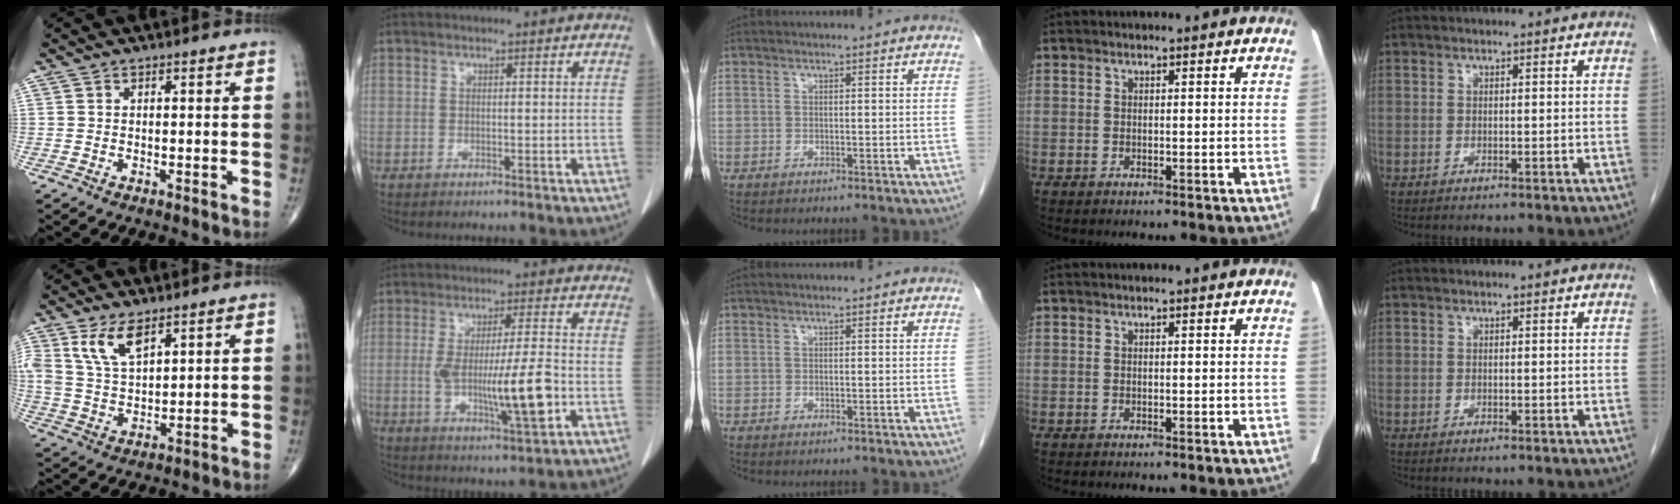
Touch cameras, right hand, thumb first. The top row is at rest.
{"thumb": {"total": 7.8, "force": [4.4, 3.6, 5.4], "torque": [-0.101, -0.017, 0.092]}, "index": {"total": 11.3, "force": [-2.1, 0.9, 11.1], "torque": [-0.194, -0.010, -0.032]}}